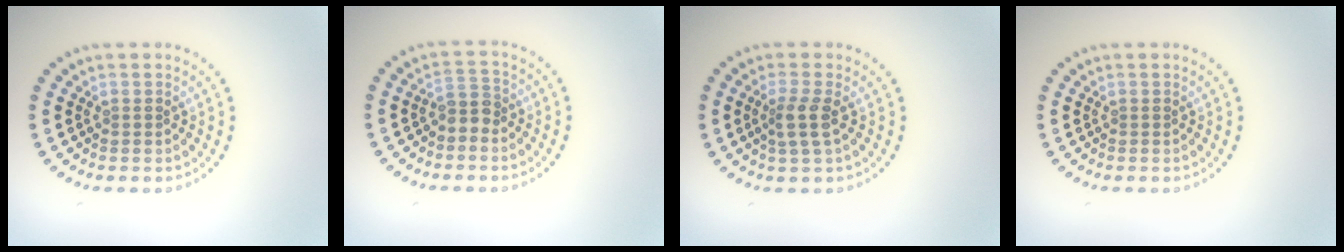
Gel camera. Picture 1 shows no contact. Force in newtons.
{"total": 2.0, "press": 1.7, "slide": 1.0}
{"total": 2.1, "press": 1.8, "slide": 1.1}
{"total": 0.0}